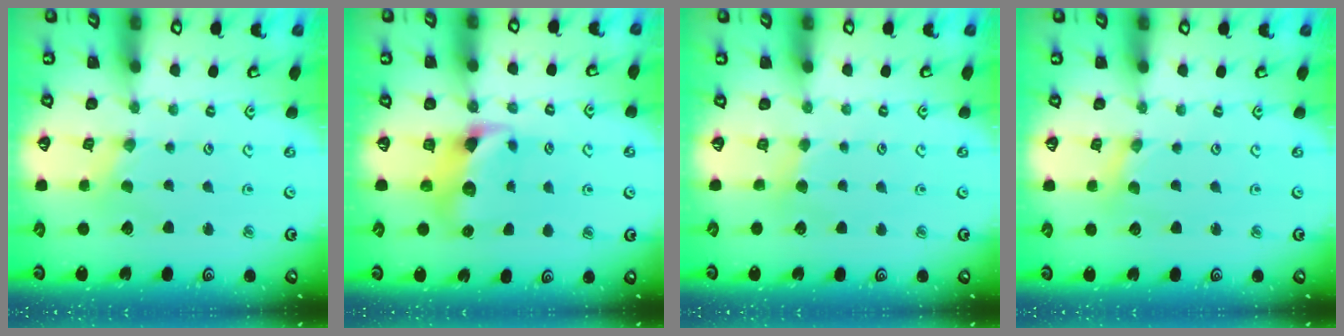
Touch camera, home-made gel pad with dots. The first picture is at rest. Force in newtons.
{"total": 7.3, "press": 7.2, "slide": 0.7}
{"total": 3.4, "press": 3.4, "slide": 0.4}
{"total": 0.5, "press": 0.5, "slide": 0.1}